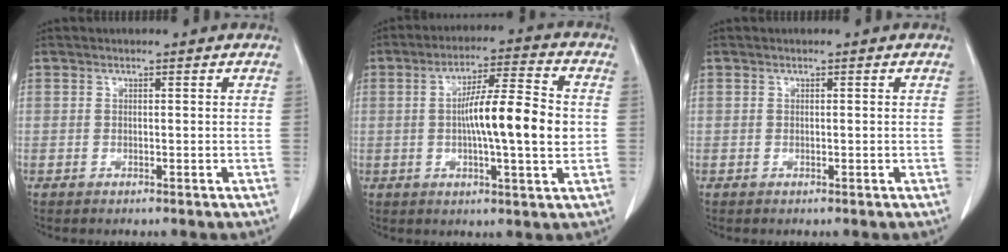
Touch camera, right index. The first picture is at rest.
{"total": 12.1, "force": [-0.2, 1.1, 12.0], "torque": [-0.199, 0.009, -0.008]}
{"total": 0.0}